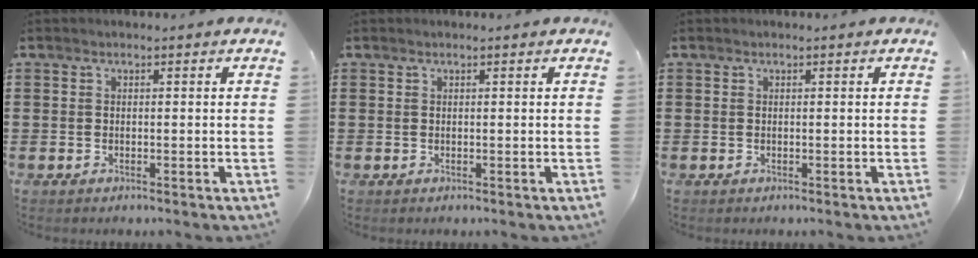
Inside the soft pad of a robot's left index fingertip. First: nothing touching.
{"total": 0.0}
{"total": 0.0}